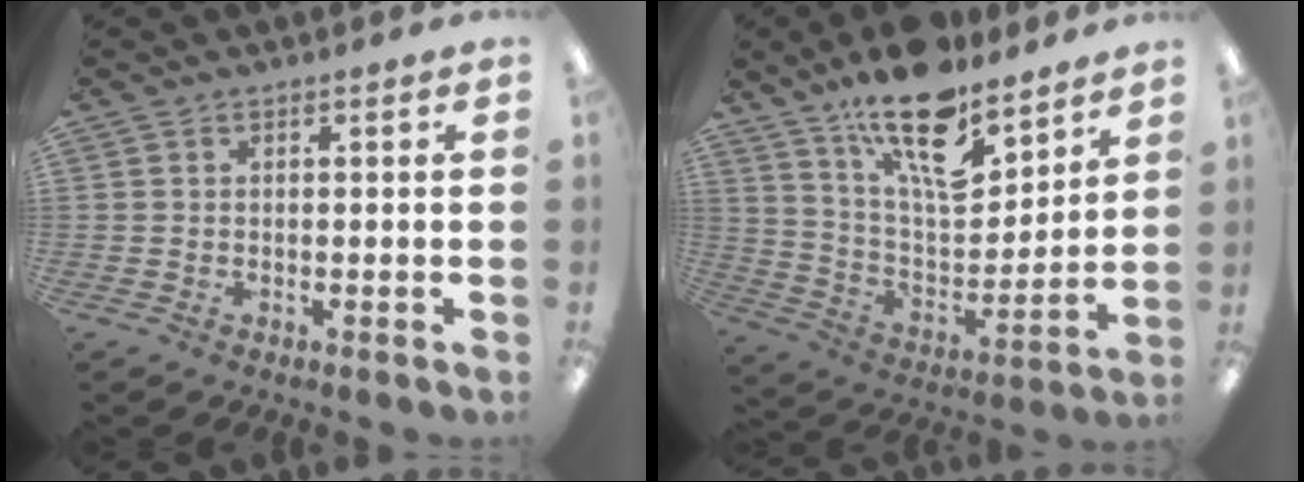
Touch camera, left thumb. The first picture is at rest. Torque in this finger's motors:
{"motor_torque": [1.71, 0.55, 1.85, -0.93, 0.40]}